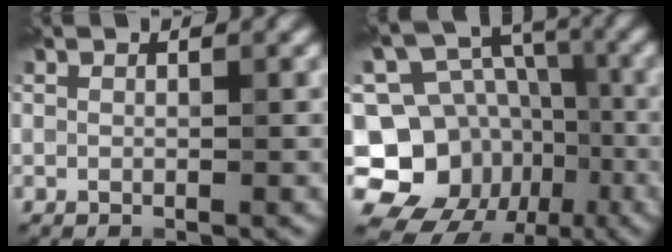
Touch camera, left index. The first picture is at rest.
{"total": 13.2, "force": [-5.3, 11.0, 4.9], "torque": [-0.085, 0.008, -0.099]}